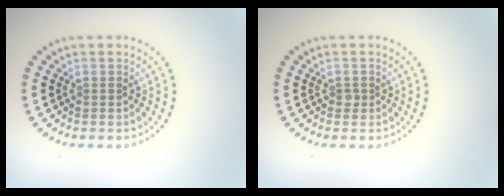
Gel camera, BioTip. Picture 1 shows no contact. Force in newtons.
{"total": 0.7, "press": 0.5, "slide": 0.5}